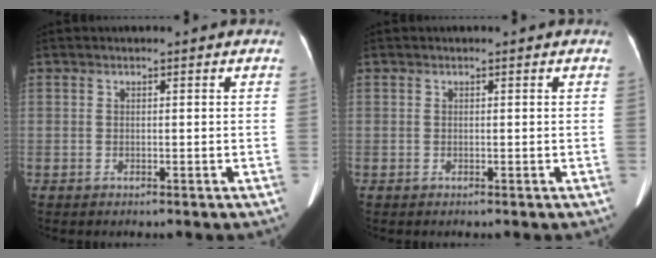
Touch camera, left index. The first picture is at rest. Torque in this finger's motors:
{"motor_torque": [-0.17, -0.13, -0.01, 0.00]}